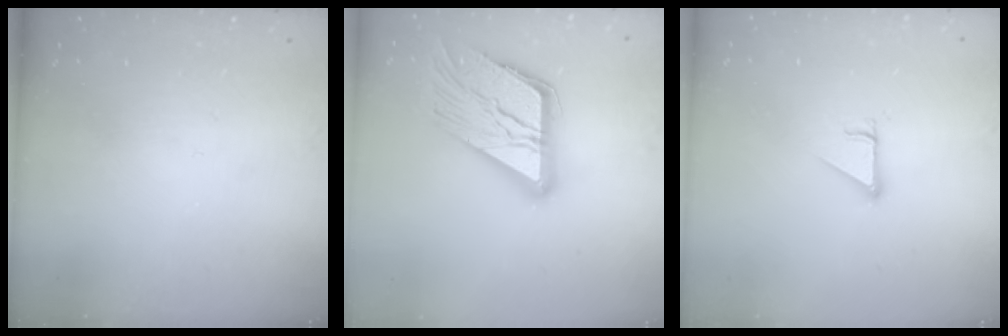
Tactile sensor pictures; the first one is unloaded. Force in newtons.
{"total": 18.9, "press": 18.8, "slide": 1.9}
{"total": 2.7, "press": 2.7, "slide": 0.3}